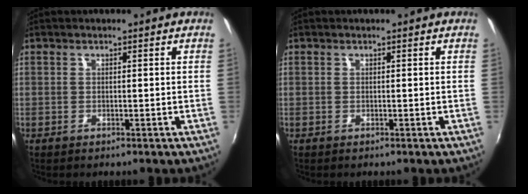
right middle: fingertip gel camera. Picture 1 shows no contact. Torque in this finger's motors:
{"motor_torque": [0.31, -0.39, -0.01, 0.00]}